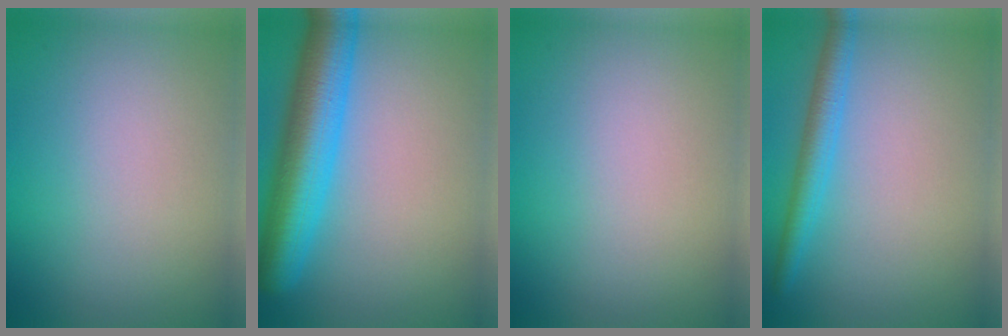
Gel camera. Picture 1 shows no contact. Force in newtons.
{"total": 8.2, "press": 8.2, "slide": 0.3}
{"total": 0.0}
{"total": 3.0, "press": 3.0, "slide": 0.2}